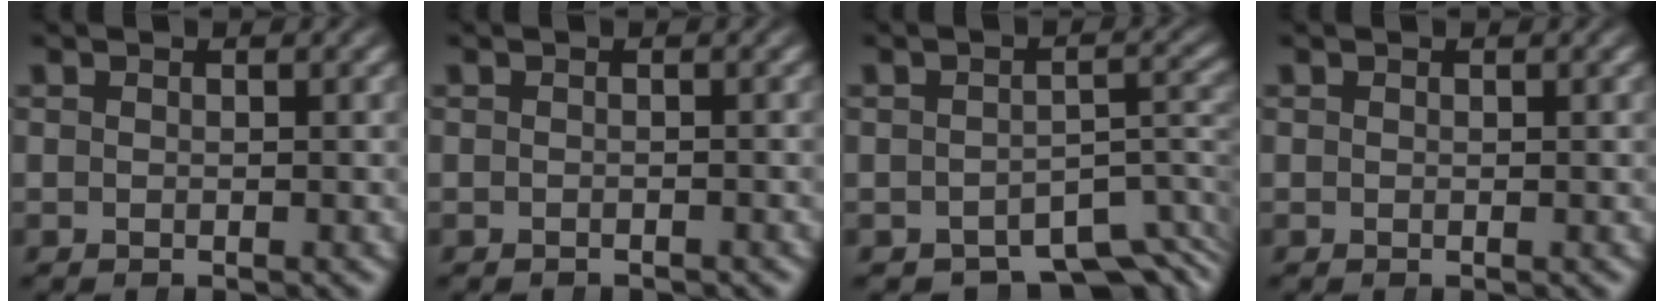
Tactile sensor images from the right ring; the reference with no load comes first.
{"total": 1.1, "force": [-1.1, -0.1, -0.1], "torque": [0.006, -0.005, -0.015]}
{"total": 8.8, "force": [-6.5, 3.8, 4.5], "torque": [-0.023, -0.016, -0.089]}
{"total": 0.0}